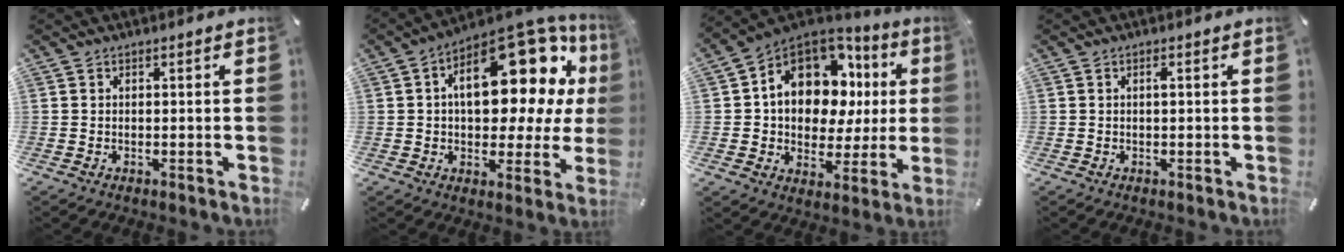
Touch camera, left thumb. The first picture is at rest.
{"total": 22.6, "force": [7.8, 11.4, 17.9], "torque": [-0.252, -0.056, 0.129]}
{"total": 15.9, "force": [5.0, 11.9, 9.4], "torque": [-0.157, -0.032, 0.089]}
{"total": 0.9, "force": [0.1, 0.1, 0.9], "torque": [-0.017, 0.000, 0.001]}